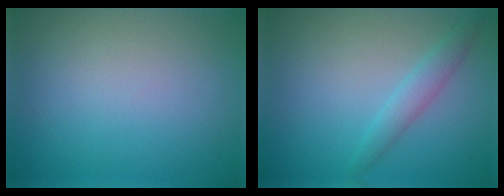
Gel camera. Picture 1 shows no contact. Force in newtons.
{"total": 1.8, "press": 1.8, "slide": 0.1}